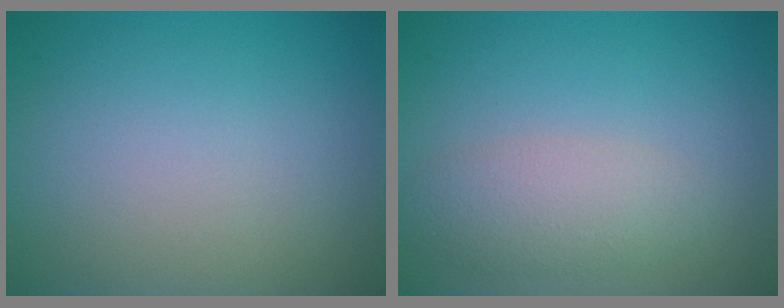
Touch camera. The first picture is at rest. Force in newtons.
{"total": 3.1, "press": 3.1, "slide": 0.0}